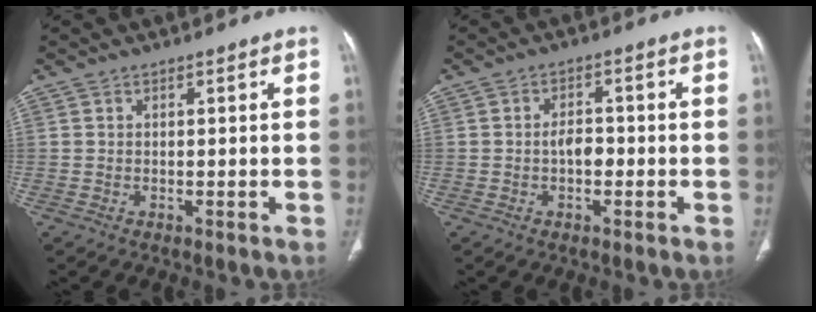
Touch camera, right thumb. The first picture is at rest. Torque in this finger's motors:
{"motor_torque": [1.30, 1.63, 0.15, -0.20, -0.01]}